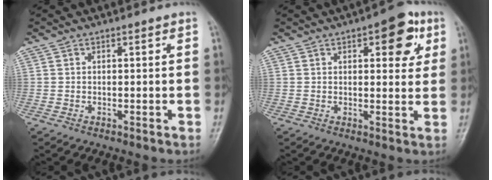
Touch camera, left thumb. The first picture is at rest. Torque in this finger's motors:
{"motor_torque": [1.05, 1.00, 0.78, -0.34, 0.02]}